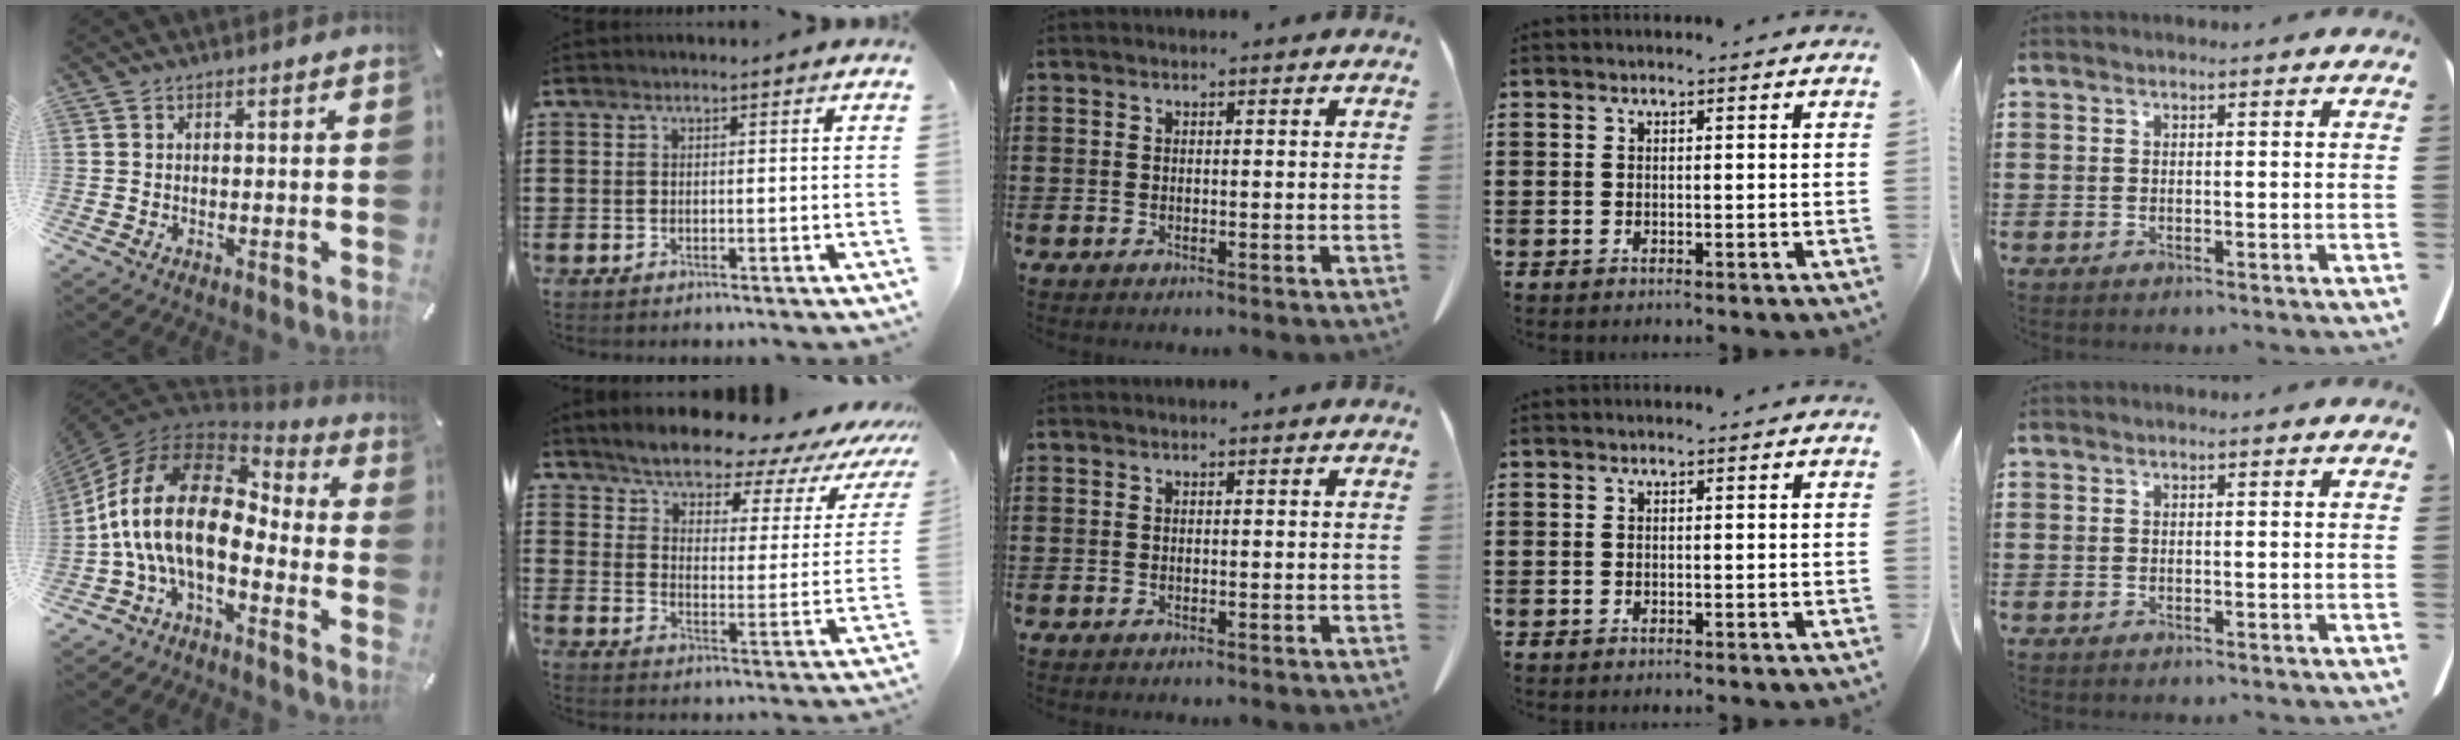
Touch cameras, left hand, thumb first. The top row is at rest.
{"thumb": {"total": 19.7, "force": [-1.7, 11.0, 16.2], "torque": [-0.347, 0.012, -0.030]}, "index": {"total": 5.5, "force": [5.2, 0.8, 1.5], "torque": [-0.061, -0.045, 0.084]}}